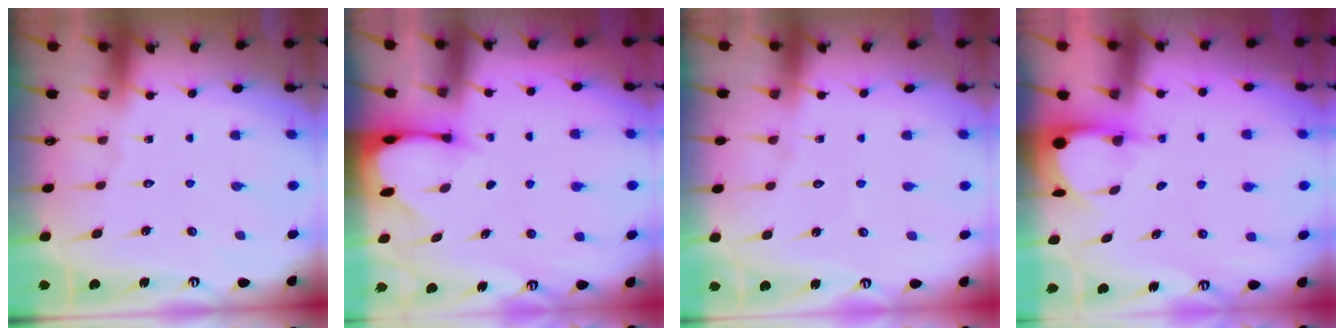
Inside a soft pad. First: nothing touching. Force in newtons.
{"total": 2.7, "press": 2.7, "slide": 0.4}
{"total": 2.9, "press": 2.9, "slide": 0.3}
{"total": 3.5, "press": 3.5, "slide": 0.2}